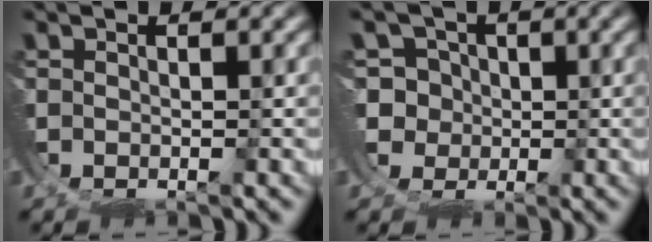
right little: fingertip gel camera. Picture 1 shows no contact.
{"total": 7.0, "force": [-0.1, 6.8, 1.5], "torque": [-0.064, -0.028, 0.000]}